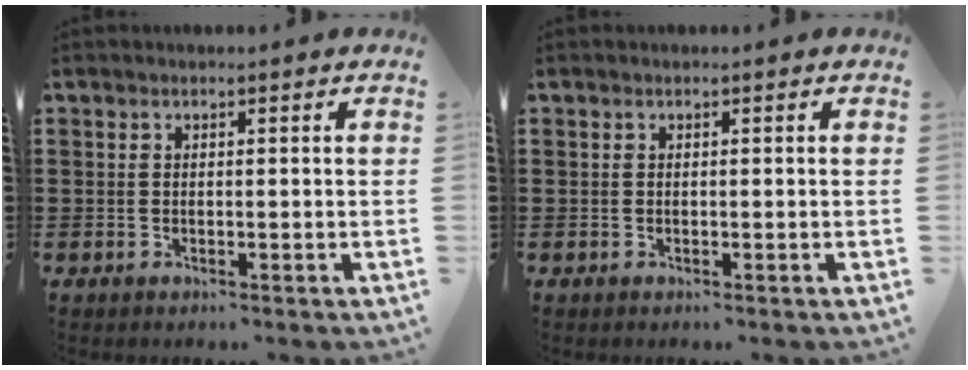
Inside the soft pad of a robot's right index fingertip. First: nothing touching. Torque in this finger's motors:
{"motor_torque": [0.86, 0.31, -0.02, -0.01]}